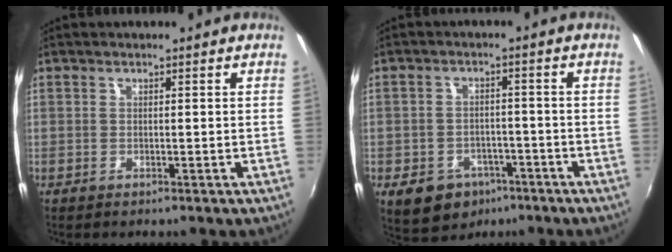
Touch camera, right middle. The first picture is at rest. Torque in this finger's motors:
{"motor_torque": [0.68, -0.65, 0.18, 0.02]}